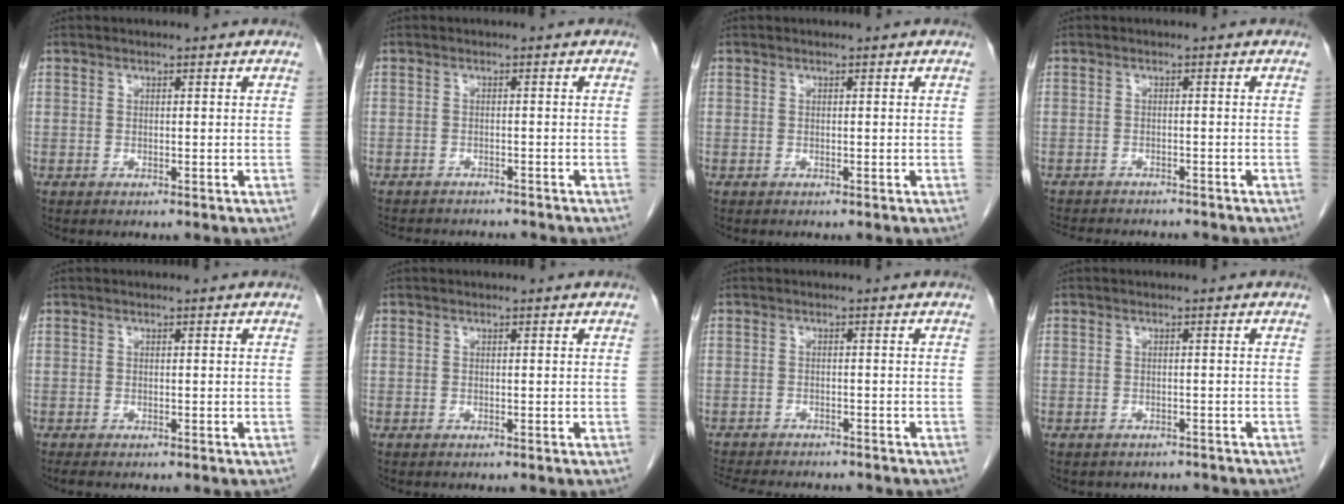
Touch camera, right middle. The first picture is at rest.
{"total": 7.8, "force": [-7.2, 2.1, 2.2], "torque": [-0.037, -0.002, -0.089]}
{"total": 0.0}
{"total": 9.2, "force": [-8.4, 2.2, 3.0], "torque": [-0.052, -0.005, -0.109]}
{"total": 1.2, "force": [-1.0, 0.2, 0.7], "torque": [-0.015, -0.006, -0.011]}
{"total": 0.0}
{"total": 11.4, "force": [-10.2, 2.6, 4.4], "torque": [-0.081, -0.009, -0.135]}
{"total": 3.3, "force": [-2.9, 1.5, 0.2], "torque": [-0.005, 0.002, -0.034]}